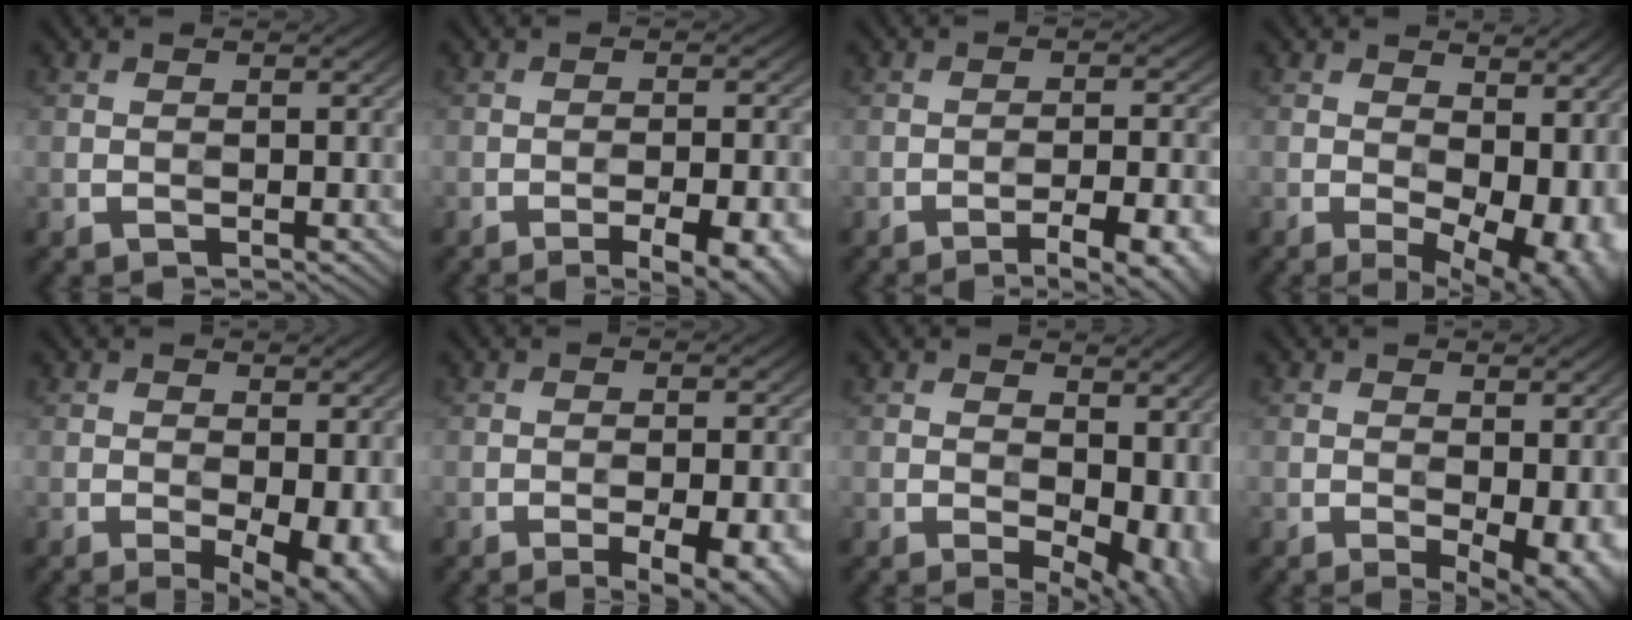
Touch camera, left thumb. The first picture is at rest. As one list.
[{"total": 8.0, "force": [-4.8, 2.2, 6.1], "torque": [-0.089, 0.007, -0.050]}, {"total": 9.8, "force": [-6.6, 2.2, 6.9], "torque": [-0.097, 0.014, -0.074]}, {"total": 14.4, "force": [-1.4, 8.0, 11.8], "torque": [-0.148, -0.028, 0.017]}, {"total": 6.8, "force": [-1.8, 2.7, 6.0], "torque": [-0.089, -0.015, -0.016]}, {"total": 7.3, "force": [-3.7, 2.1, 5.9], "torque": [-0.092, 0.000, -0.038]}, {"total": 11.7, "force": [-0.5, 6.8, 9.5], "torque": [-0.118, -0.021, 0.018]}, {"total": 5.5, "force": [-1.3, 2.4, 4.8], "torque": [-0.066, -0.011, -0.013]}]